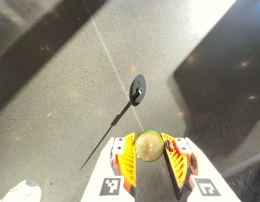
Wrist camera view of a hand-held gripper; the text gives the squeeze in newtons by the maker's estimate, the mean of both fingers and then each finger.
{"total": 9.1, "left": 9.2, "right": 9.1}